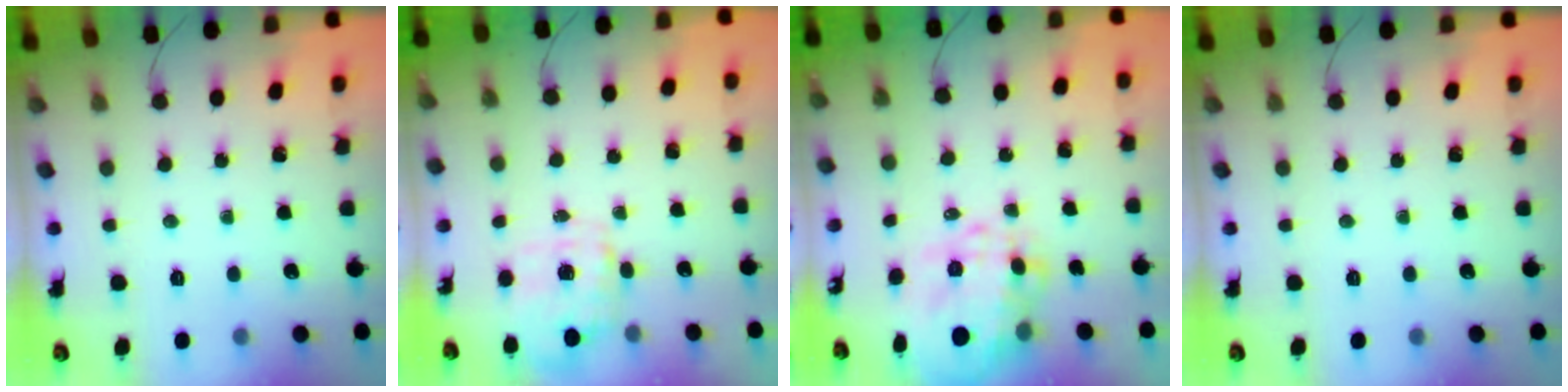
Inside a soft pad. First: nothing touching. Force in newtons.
{"total": 3.9, "press": 3.8, "slide": 0.8}
{"total": 10.9, "press": 10.5, "slide": 2.8}
{"total": 0.0}